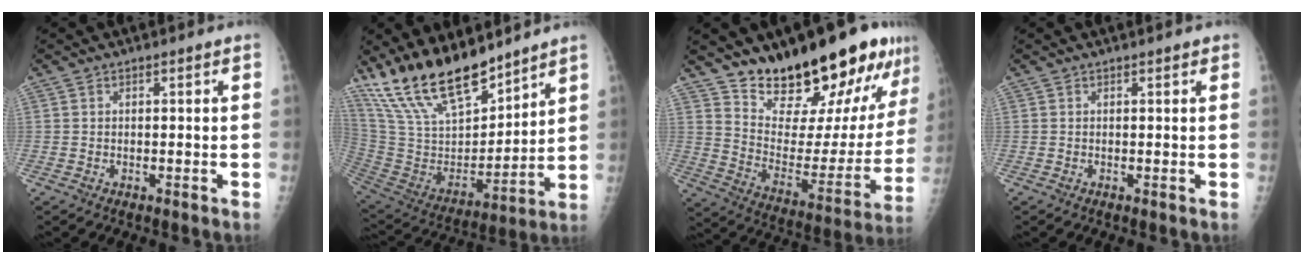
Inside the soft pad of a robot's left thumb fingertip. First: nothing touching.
{"total": 20.9, "force": [16.9, 7.1, 10.1], "torque": [-0.149, -0.084, 0.323]}
{"total": 24.1, "force": [18.1, 8.1, 13.6], "torque": [-0.168, -0.108, 0.280]}
{"total": 0.7, "force": [0.6, 0.1, 0.4], "torque": [-0.006, 0.000, 0.007]}